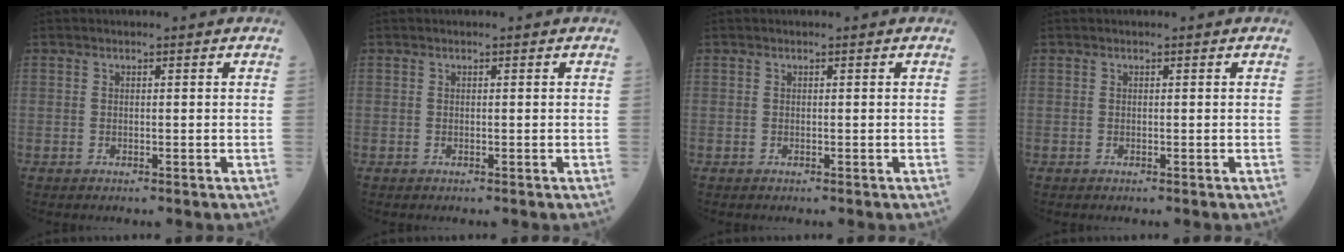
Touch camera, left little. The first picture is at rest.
{"total": 0.0}
{"total": 0.0}
{"total": 0.0}